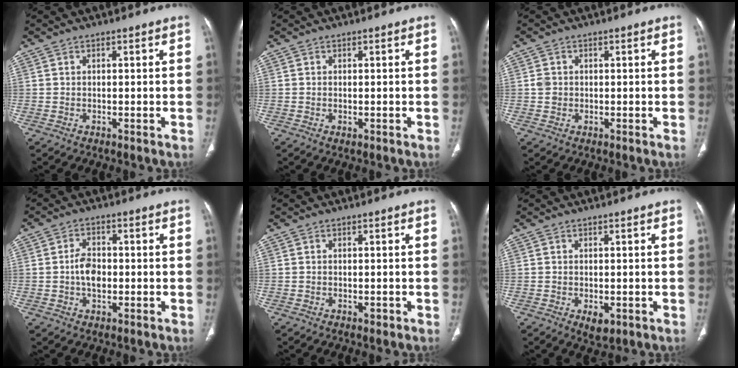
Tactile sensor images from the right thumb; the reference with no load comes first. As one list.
[{"total": 0.8, "force": [-0.2, 0.4, 0.6], "torque": [-0.014, -0.002, -0.001]}, {"total": 1.7, "force": [0.0, 1.5, 0.7], "torque": [-0.006, 0.003, 0.002]}, {"total": 4.9, "force": [-0.5, 3.2, 3.7], "torque": [-0.058, 0.010, -0.013]}, {"total": 0.7, "force": [-0.3, 0.5, 0.5], "torque": [-0.007, -0.001, -0.004]}, {"total": 3.0, "force": [-0.9, 1.8, 2.3], "torque": [-0.031, -0.005, -0.007]}]